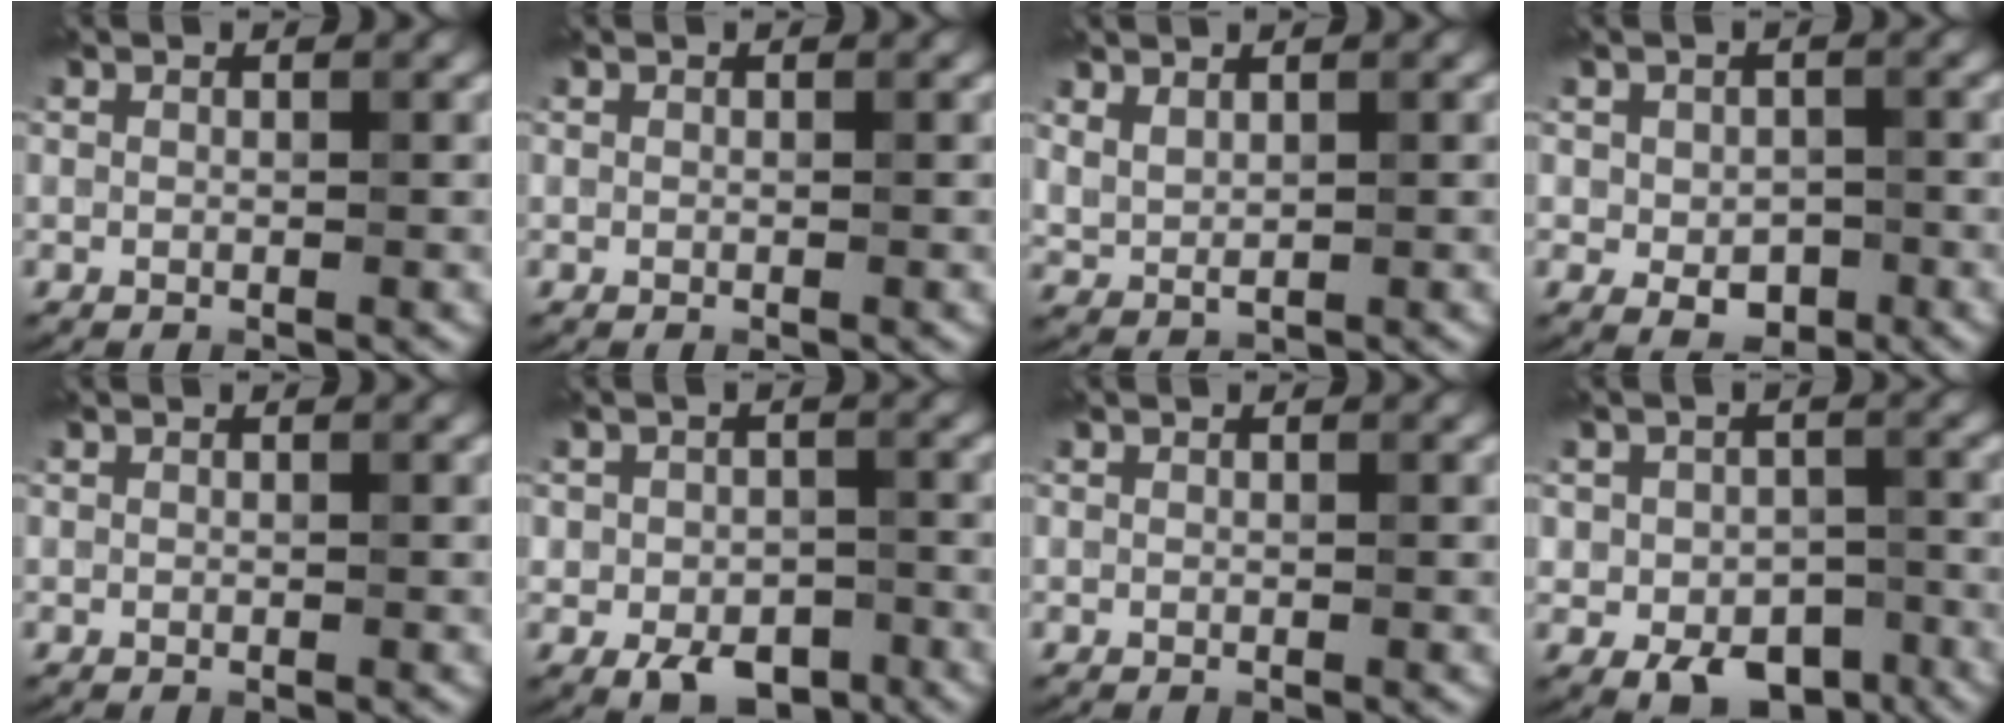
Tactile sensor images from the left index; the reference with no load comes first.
{"total": 0.0}
{"total": 1.7, "force": [1.2, 0.8, 1.0], "torque": [-0.024, -0.004, 0.030]}
{"total": 3.0, "force": [-0.4, 2.2, 2.0], "torque": [-0.028, -0.009, -0.006]}
{"total": 0.0}
{"total": 4.8, "force": [-1.8, 3.3, 2.9], "torque": [-0.039, -0.013, -0.029]}
{"total": 0.0}
{"total": 6.4, "force": [-2.6, 4.4, 3.9], "torque": [-0.056, -0.016, -0.034]}